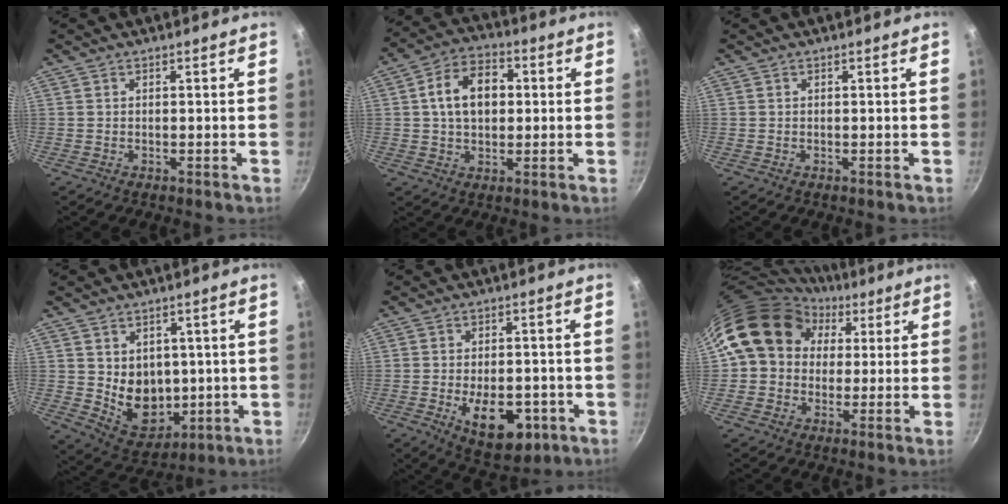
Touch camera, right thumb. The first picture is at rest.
{"total": 11.1, "force": [1.5, 7.6, 8.0], "torque": [-0.105, 0.020, 0.014]}
{"total": 0.0}
{"total": 10.6, "force": [0.7, 8.6, 6.2], "torque": [-0.064, -0.022, 0.037]}
{"total": 12.2, "force": [-3.9, 7.0, 9.2], "torque": [-0.101, 0.005, -0.042]}
{"total": 14.4, "force": [4.2, 12.0, 6.8], "torque": [-0.081, 0.019, 0.058]}